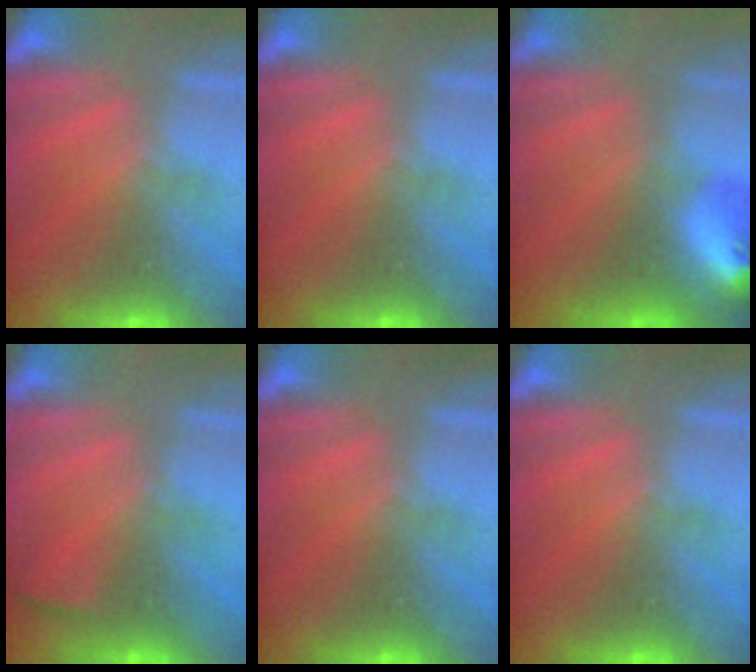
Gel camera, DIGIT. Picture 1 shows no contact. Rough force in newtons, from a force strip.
{"total": 0.0}
{"total": 7.0}
{"total": 1.8}
{"total": 0.0}
{"total": 0.0}